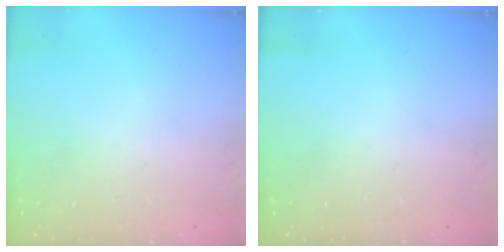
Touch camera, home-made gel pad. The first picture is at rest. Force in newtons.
{"total": 0.0}